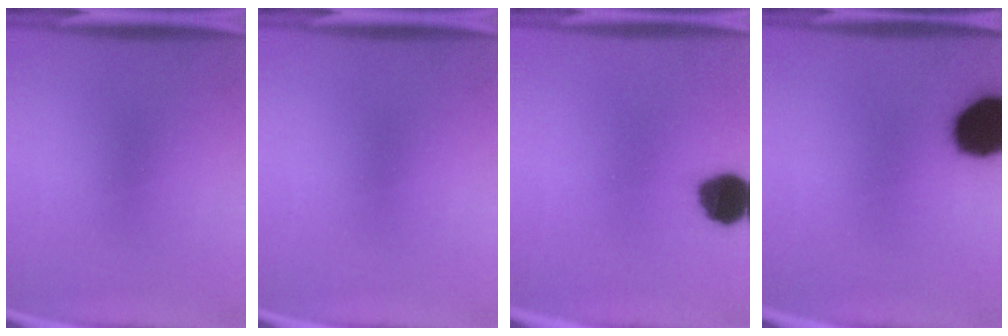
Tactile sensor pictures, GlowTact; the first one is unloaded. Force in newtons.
{"total": 0.0}
{"total": 9.5}
{"total": 17.2}